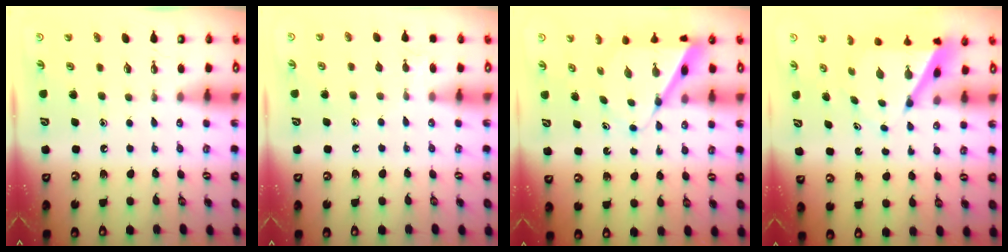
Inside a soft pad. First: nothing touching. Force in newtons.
{"total": 4.9, "press": 4.8, "slide": 0.4}
{"total": 7.2, "press": 7.2, "slide": 0.5}
{"total": 6.4, "press": 6.4, "slide": 0.6}